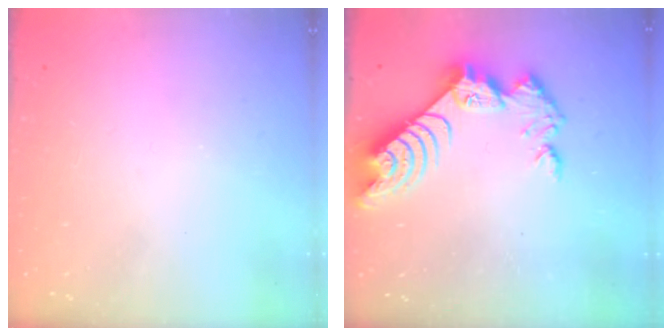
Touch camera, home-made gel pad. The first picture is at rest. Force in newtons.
{"total": 9.6, "press": 9.5, "slide": 0.9}